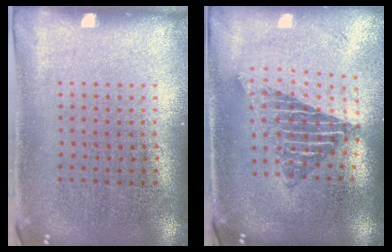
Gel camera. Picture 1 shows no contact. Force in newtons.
{"total": 1.8, "press": 1.5, "slide": 1.1}